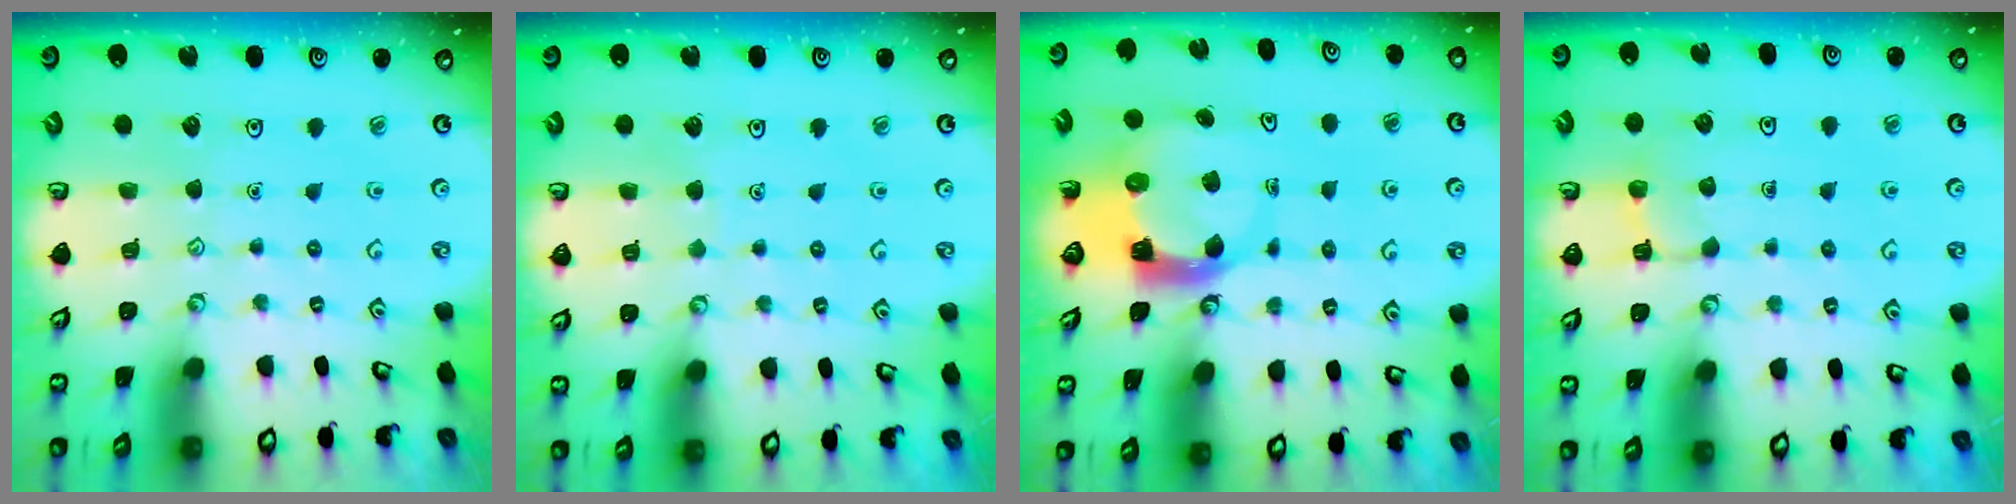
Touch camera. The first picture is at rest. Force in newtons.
{"total": 1.4, "press": 1.4, "slide": 0.1}
{"total": 4.7, "press": 4.6, "slide": 0.7}
{"total": 3.5, "press": 3.5, "slide": 0.6}